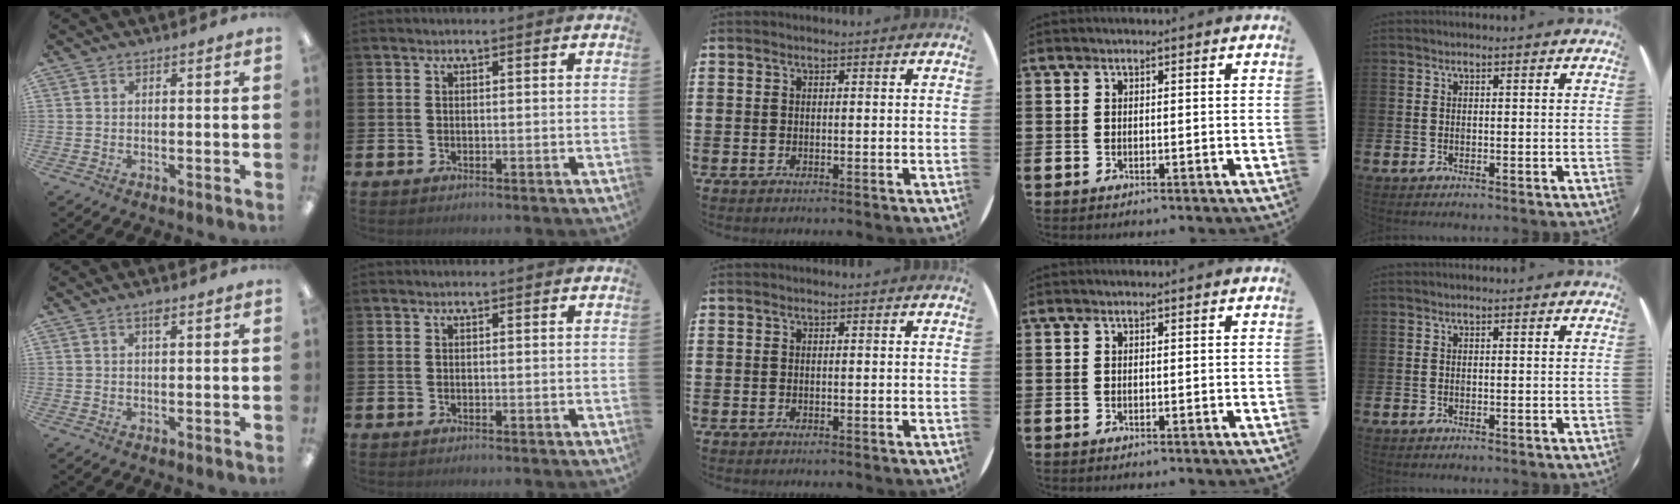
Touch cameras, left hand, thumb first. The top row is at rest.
{"thumb": {"total": 1.8, "force": [1.2, 0.6, 1.2], "torque": [-0.021, -0.001, 0.019]}}